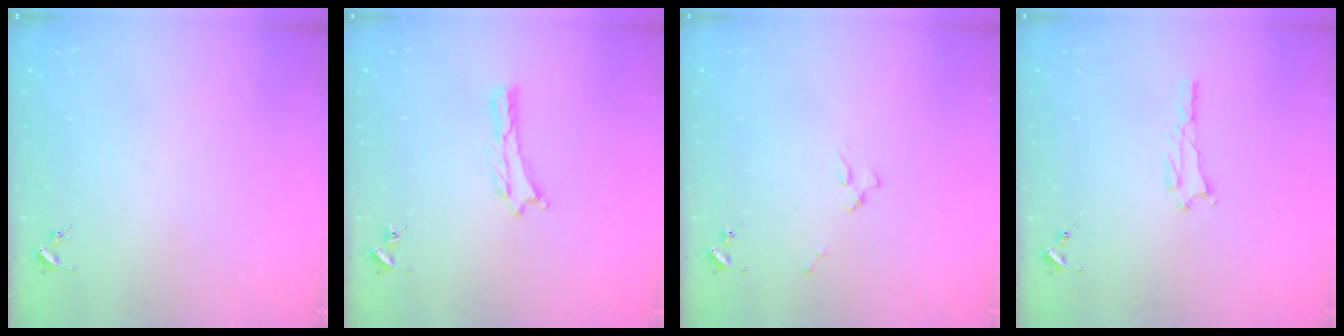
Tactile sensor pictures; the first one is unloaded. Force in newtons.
{"total": 0.0}
{"total": 1.7, "press": 1.6, "slide": 0.2}
{"total": 1.0, "press": 1.0, "slide": 0.1}